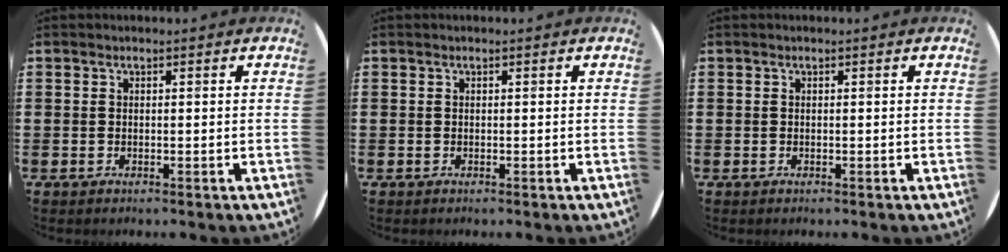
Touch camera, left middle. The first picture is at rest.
{"total": 0.0}
{"total": 0.0}